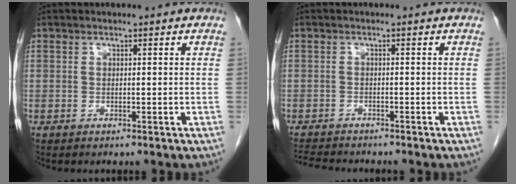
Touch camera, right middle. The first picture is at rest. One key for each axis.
{"total": 5.5, "fx": -5.2, "fy": 0.7, "fz": 1.6, "tx": -0.026, "ty": -0.011, "tz": -0.084}